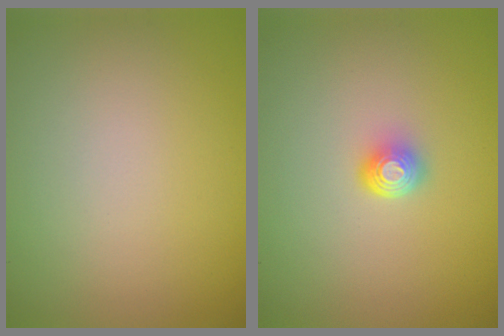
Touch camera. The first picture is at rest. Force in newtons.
{"total": 1.8, "press": 1.3, "slide": 1.3}